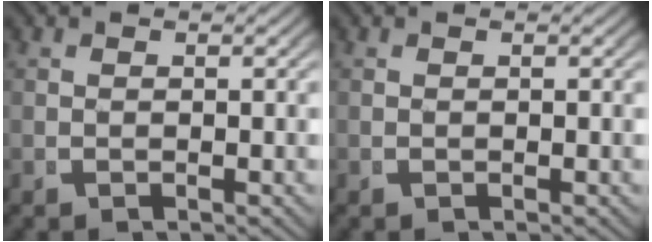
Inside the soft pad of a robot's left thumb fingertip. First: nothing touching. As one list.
[{"total": 0.0}]